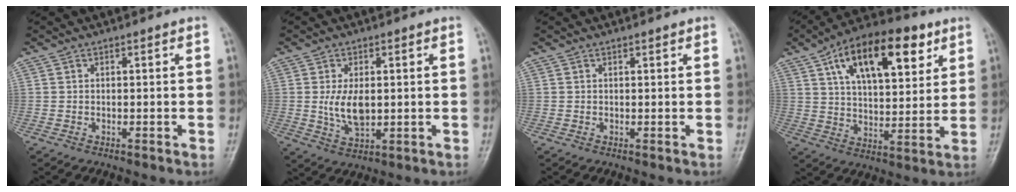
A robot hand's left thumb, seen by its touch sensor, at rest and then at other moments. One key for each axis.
{"total": 6.7, "fx": 0.3, "fy": 3.7, "fz": 5.6, "tx": -0.103, "ty": -0.009, "tz": 0.012}
{"total": 0.6, "fx": 0.5, "fy": 0.2, "fz": 0.4, "tx": -0.005, "ty": -0.002, "tz": 0.005}
{"total": 19.5, "fx": 9.0, "fy": 9.2, "fz": 14.6, "tx": -0.200, "ty": -0.017, "tz": 0.147}